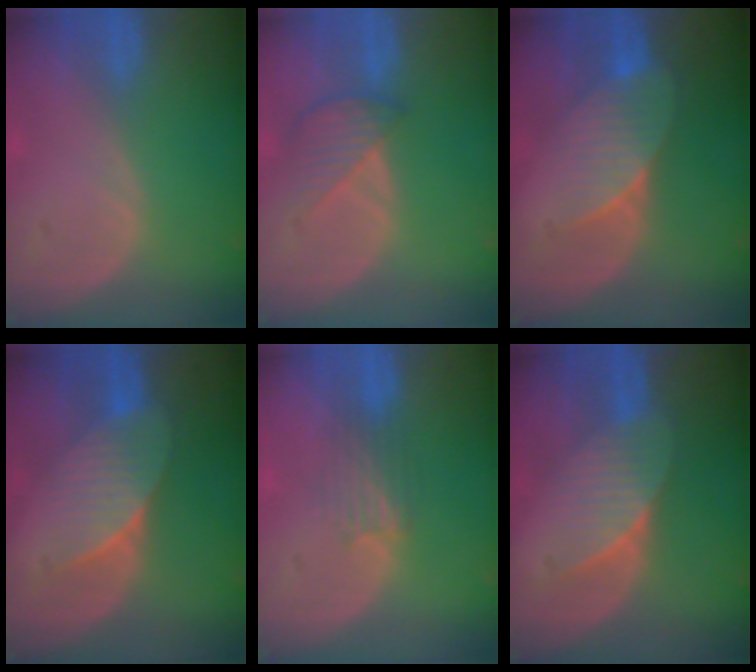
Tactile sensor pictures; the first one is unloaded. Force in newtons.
{"total": 4.6, "press": 4.2, "slide": 1.8}
{"total": 7.1, "press": 6.5, "slide": 2.8}
{"total": 7.2, "press": 6.7, "slide": 2.6}
{"total": 3.2, "press": 3.1, "slide": 1.0}
{"total": 6.6, "press": 6.2, "slide": 2.5}